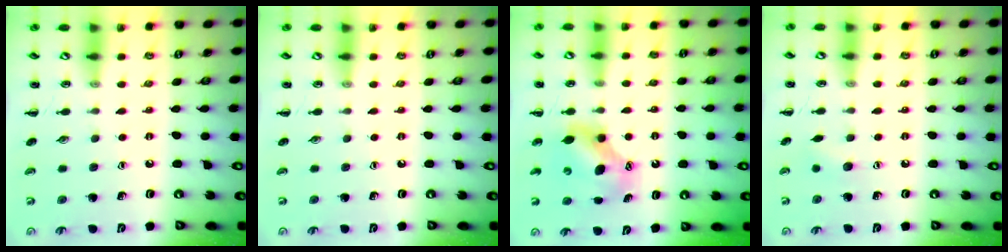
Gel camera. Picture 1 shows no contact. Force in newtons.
{"total": 0.0}
{"total": 7.1, "press": 7.0, "slide": 1.1}
{"total": 4.6, "press": 4.5, "slide": 1.2}